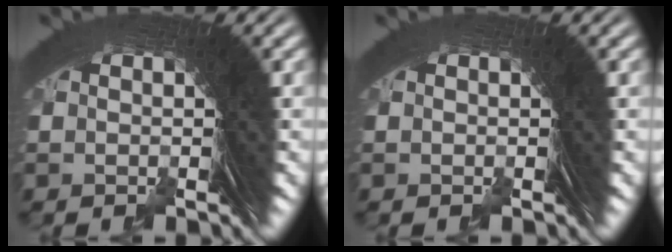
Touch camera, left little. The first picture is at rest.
{"total": 0.0}